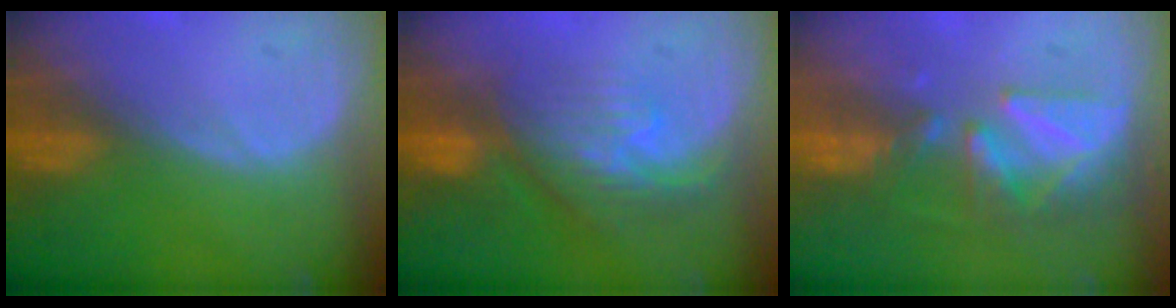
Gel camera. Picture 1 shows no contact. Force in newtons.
{"total": 8.0, "press": 7.2, "slide": 3.6}
{"total": 8.9, "press": 7.8, "slide": 4.3}